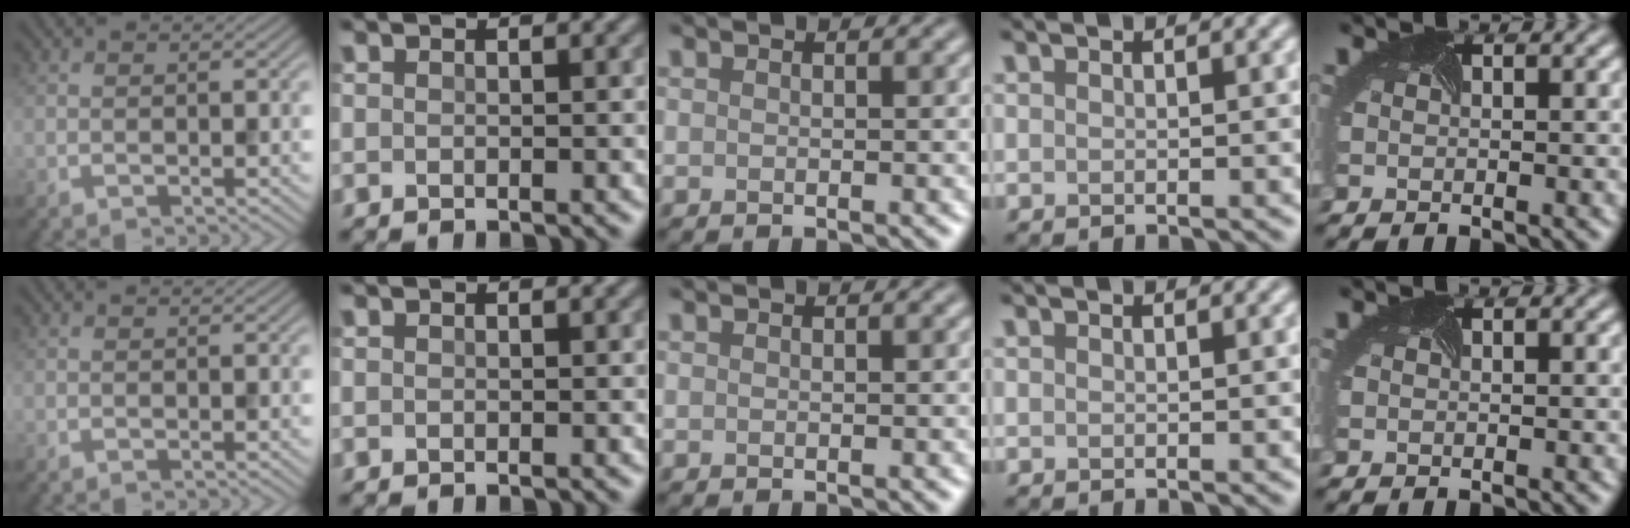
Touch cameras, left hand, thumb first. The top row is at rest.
{}